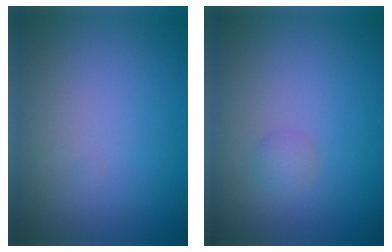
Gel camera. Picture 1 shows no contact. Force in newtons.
{"total": 1.0, "press": 1.0, "slide": 0.0}